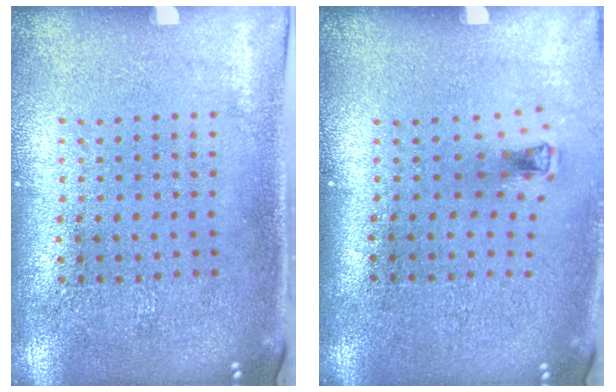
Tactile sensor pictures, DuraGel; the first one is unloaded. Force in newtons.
{"total": 0.7, "press": 0.3, "slide": 0.6}